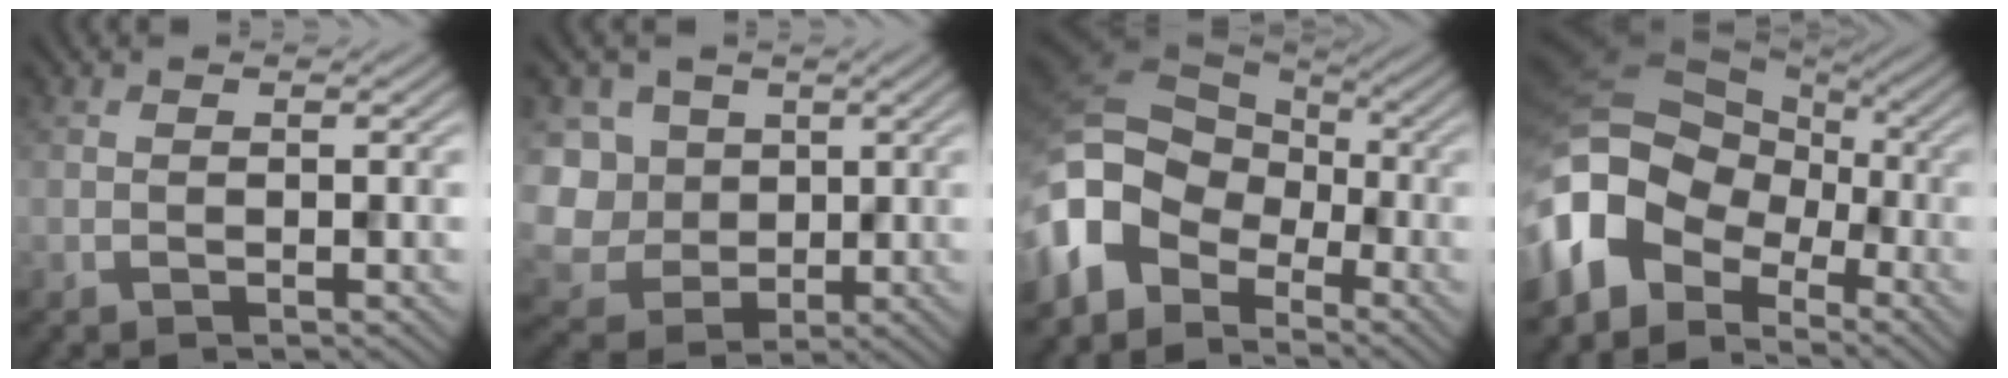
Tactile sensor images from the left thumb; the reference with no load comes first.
{"total": 10.0, "force": [1.6, 8.6, 4.7], "torque": [-0.165, 0.015, 0.006]}
{"total": 11.4, "force": [-3.7, 8.3, 6.9], "torque": [-0.168, -0.005, -0.086]}
{"total": 12.9, "force": [-4.6, 9.5, 7.4], "torque": [-0.187, -0.017, -0.089]}